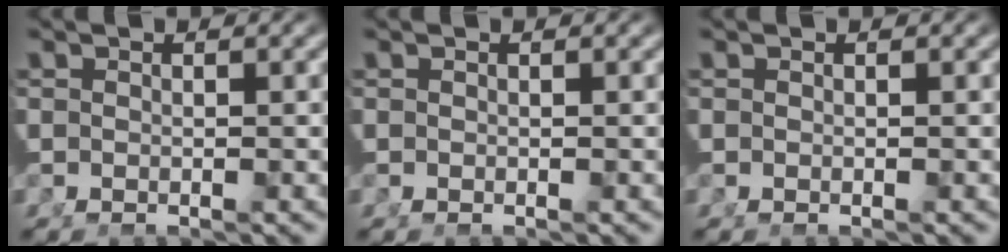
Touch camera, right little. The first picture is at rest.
{"total": 0.0}
{"total": 0.0}